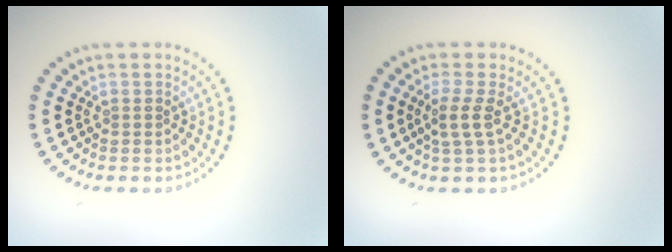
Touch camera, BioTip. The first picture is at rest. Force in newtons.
{"total": 2.0, "press": 1.5, "slide": 1.3}